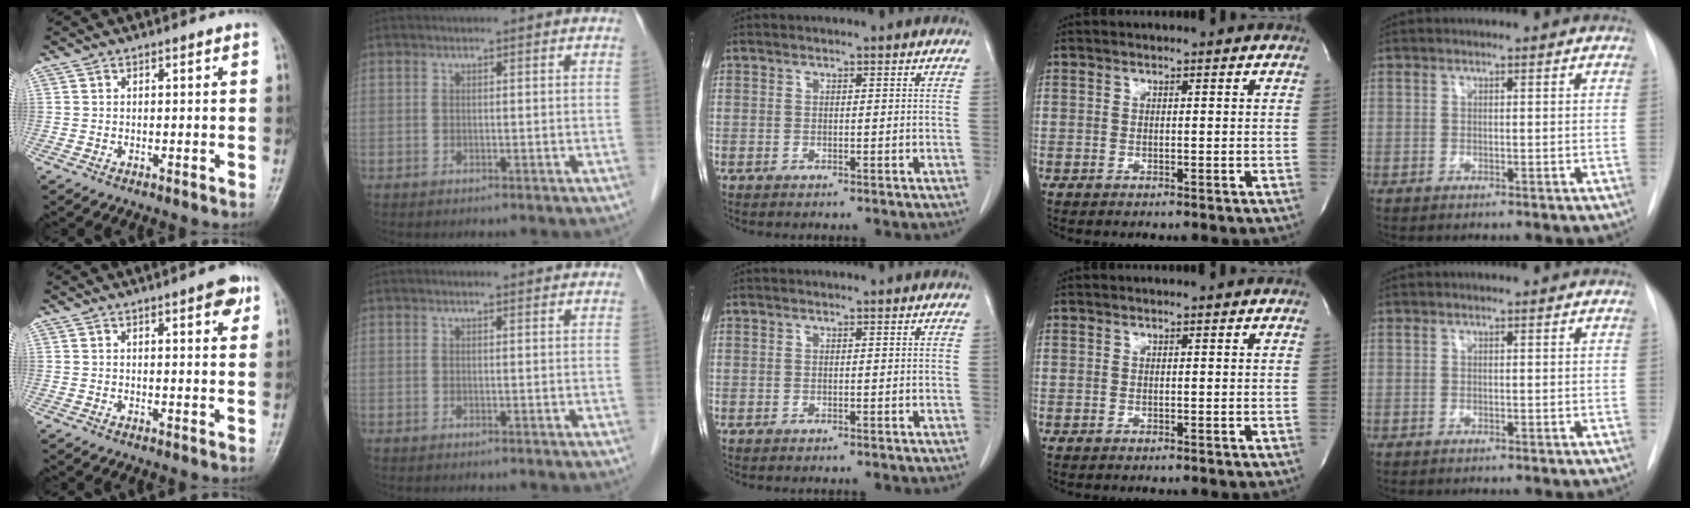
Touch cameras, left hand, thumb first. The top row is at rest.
{"thumb": {"total": 4.4, "force": [2.3, 1.3, 3.5], "torque": [-0.035, -0.008, 0.025]}, "index": {"total": 2.2, "force": [2.1, 0.4, 0.5], "torque": [-0.015, 0.010, 0.021]}}